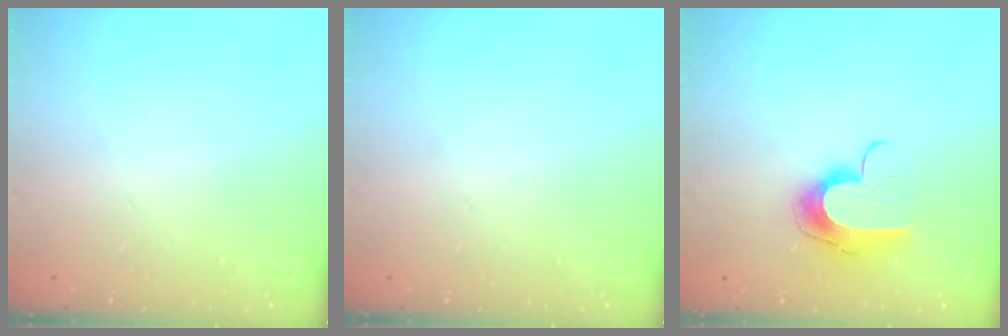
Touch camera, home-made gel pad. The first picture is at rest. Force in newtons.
{"total": 0.0}
{"total": 10.2, "press": 10.2, "slide": 0.5}